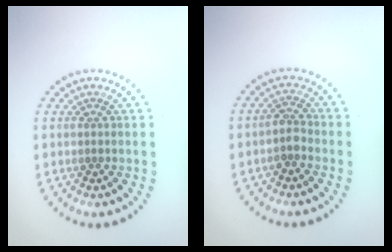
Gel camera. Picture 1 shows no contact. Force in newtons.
{"total": 1.6, "press": 1.4, "slide": 0.8}